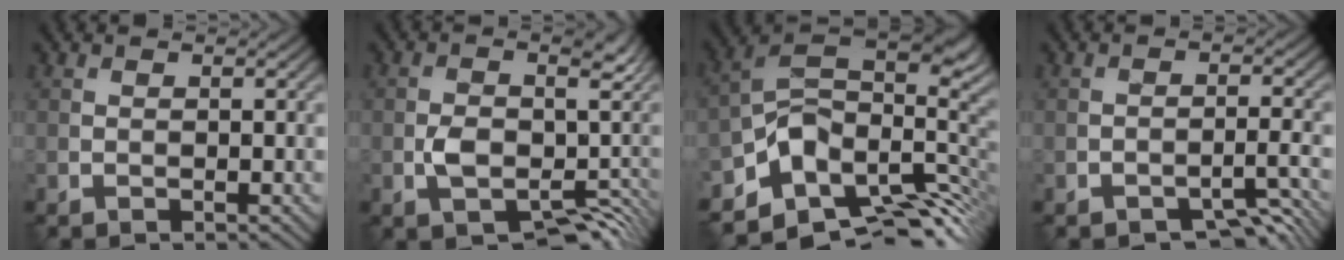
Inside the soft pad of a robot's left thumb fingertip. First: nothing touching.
{"total": 7.5, "force": [-2.9, 4.0, 5.6], "torque": [-0.085, -0.009, -0.048]}
{"total": 13.4, "force": [-4.2, 8.3, 9.7], "torque": [-0.198, -0.027, -0.060]}
{"total": 4.1, "force": [-3.1, 1.3, 2.3], "torque": [-0.029, 0.003, -0.041]}